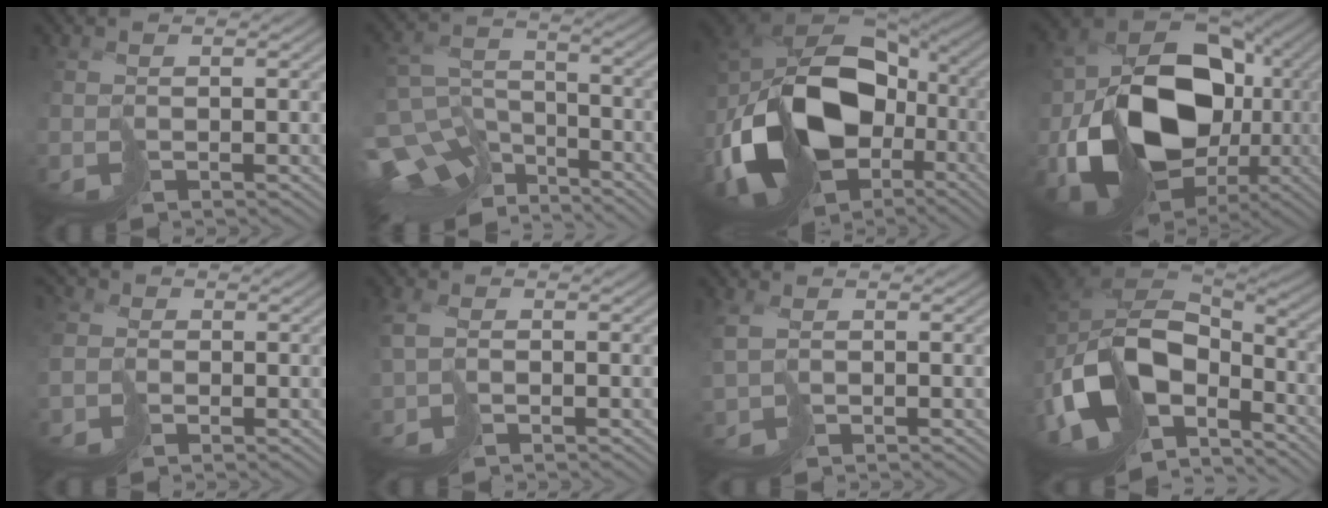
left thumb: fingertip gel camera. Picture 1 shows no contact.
{"total": 12.8, "force": [-8.9, 7.2, 5.7], "torque": [-0.152, -0.019, -0.124]}
{"total": 18.5, "force": [-5.2, 12.5, 12.6], "torque": [-0.254, -0.024, -0.084]}
{"total": 18.0, "force": [-2.6, 13.7, 11.3], "torque": [-0.212, -0.032, -0.021]}
{"total": 5.8, "force": [-0.9, 4.8, 3.0], "torque": [-0.100, 0.005, -0.037]}
{"total": 2.8, "force": [-0.5, 1.7, 2.1], "torque": [-0.050, 0.008, -0.011]}
{"total": 2.9, "force": [0.0, 1.9, 2.2], "torque": [-0.053, -0.001, 0.001]}
{"total": 18.0, "force": [-7.6, 10.6, 12.3], "torque": [-0.296, -0.029, -0.122]}